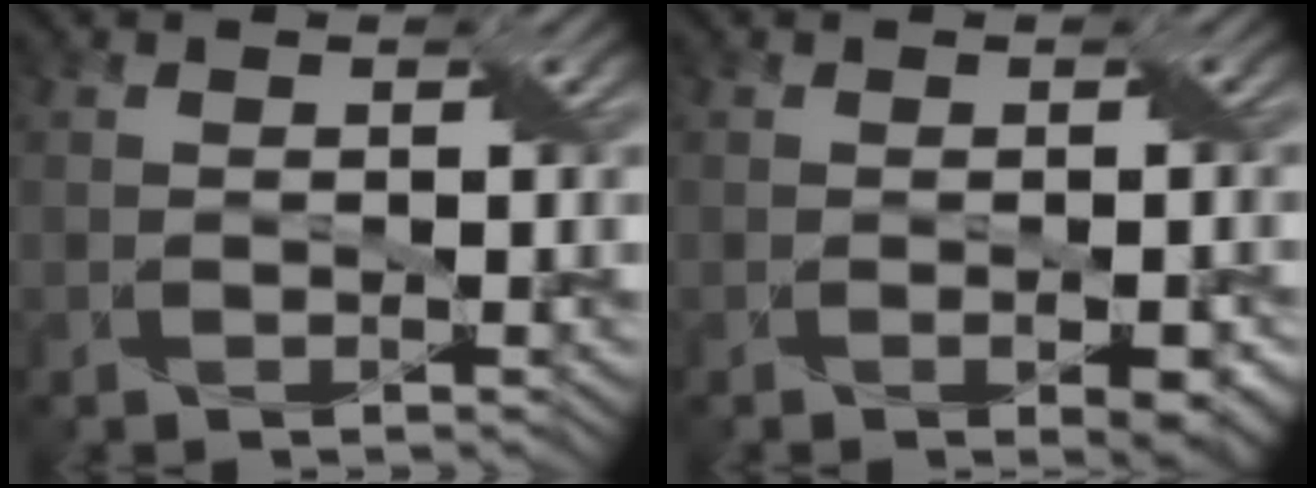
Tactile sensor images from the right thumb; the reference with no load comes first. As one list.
[{"total": 2.6, "force": [-1.0, 1.0, 2.2], "torque": [-0.035, -0.006, -0.007]}]